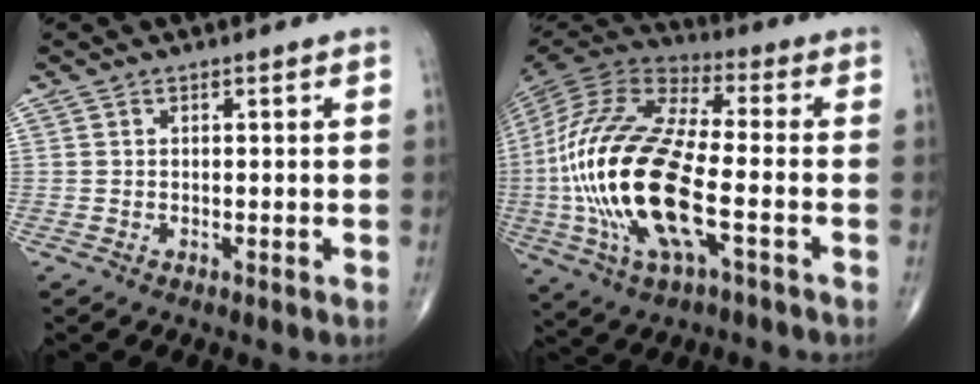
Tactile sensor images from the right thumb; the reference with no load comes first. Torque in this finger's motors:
{"motor_torque": [-0.02, 2.54, 2.77, 0.00, 0.68]}